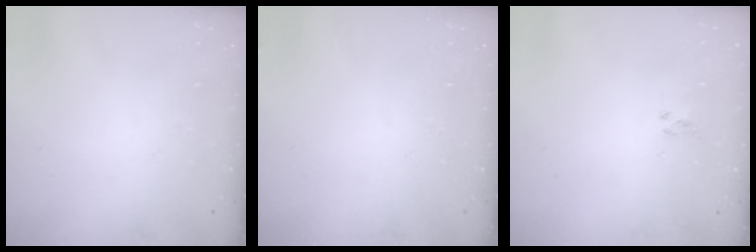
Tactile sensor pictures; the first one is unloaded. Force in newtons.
{"total": 0.0}
{"total": 1.9, "press": 1.7, "slide": 0.7}